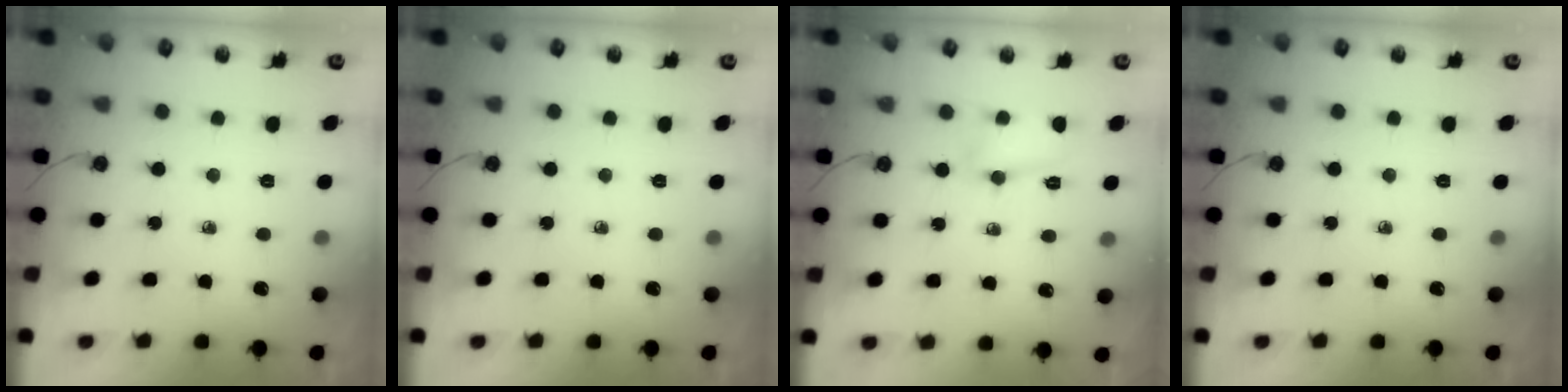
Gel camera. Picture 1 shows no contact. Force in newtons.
{"total": 0.0}
{"total": 8.2, "press": 5.7, "slide": 5.9}
{"total": 0.0}